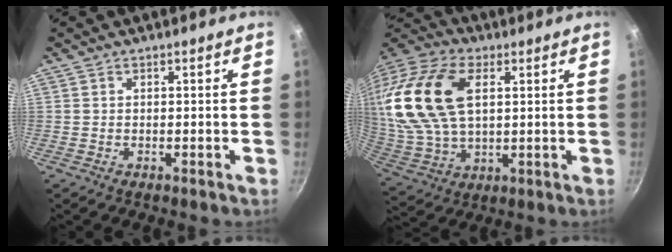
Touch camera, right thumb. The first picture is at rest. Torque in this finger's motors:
{"motor_torque": [-0.32, 3.39, 2.36, 0.41, 0.33]}